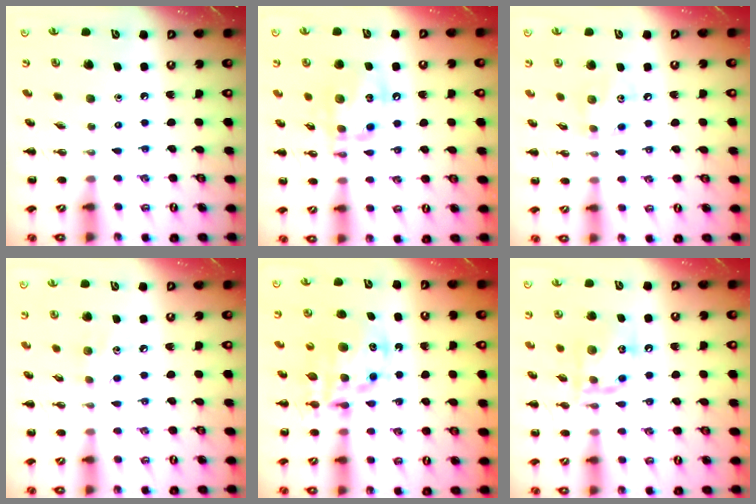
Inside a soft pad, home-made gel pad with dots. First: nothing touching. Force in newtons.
{"total": 14.6, "press": 14.4, "slide": 2.4}
{"total": 6.5, "press": 6.5, "slide": 0.7}
{"total": 4.6, "press": 4.4, "slide": 1.1}
{"total": 12.9, "press": 12.6, "slide": 3.0}
{"total": 15.4, "press": 15.3, "slide": 2.0}